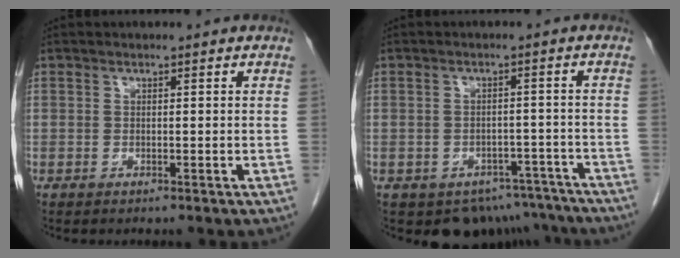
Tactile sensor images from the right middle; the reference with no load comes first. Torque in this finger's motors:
{"motor_torque": [0.07, -0.06, 0.01, 0.03]}